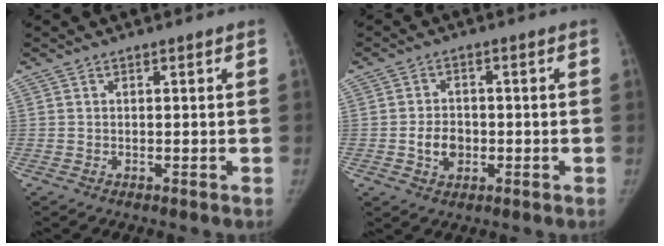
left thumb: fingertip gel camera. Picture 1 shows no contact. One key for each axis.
{"total": 5.0, "fx": -1.2, "fy": 3.8, "fz": 2.9, "tx": -0.031, "ty": 0.009, "tz": -0.019}